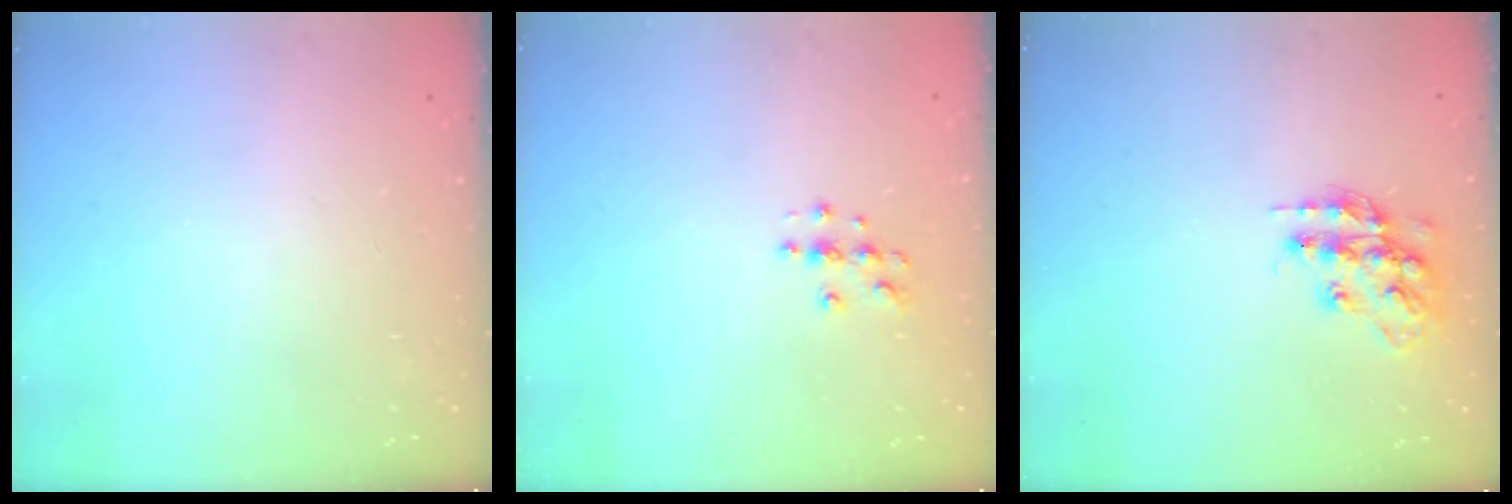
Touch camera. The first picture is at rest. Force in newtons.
{"total": 3.8, "press": 3.8, "slide": 0.4}
{"total": 14.0, "press": 14.0, "slide": 0.6}